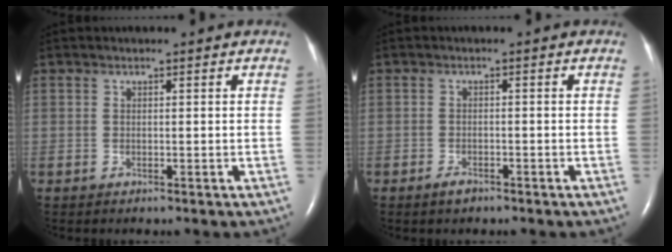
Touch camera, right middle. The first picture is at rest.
{"total": 1.6, "force": [-1.2, 0.7, 0.8], "torque": [-0.020, -0.001, -0.018]}